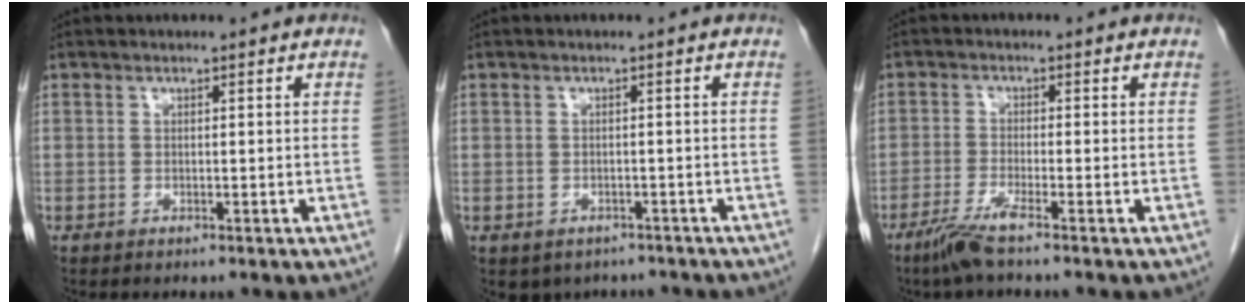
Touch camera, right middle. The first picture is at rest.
{"total": 5.1, "force": [-4.0, 3.1, 0.8], "torque": [0.001, 0.011, -0.048]}
{"total": 4.0, "force": [-2.8, -0.4, 2.7], "torque": [-0.061, -0.011, -0.063]}